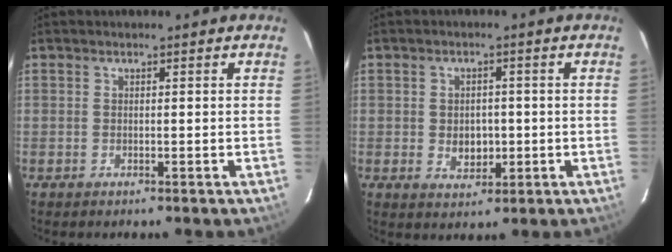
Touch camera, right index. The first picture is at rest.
{"total": 4.5, "force": [-0.6, 3.5, 2.7], "torque": [-0.045, -0.001, -0.003]}